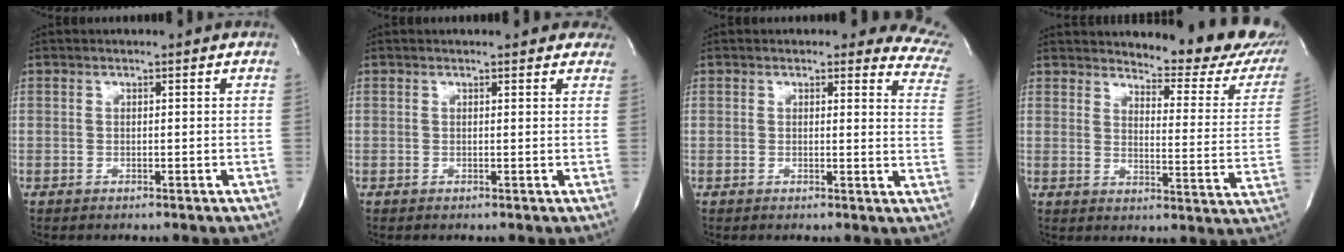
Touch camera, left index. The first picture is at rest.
{"total": 6.0, "force": [5.2, 2.6, 1.5], "torque": [0.003, 0.003, 0.037]}
{"total": 8.6, "force": [7.8, 2.8, 2.3], "torque": [0.012, -0.052, 0.036]}
{"total": 17.0, "force": [15.7, 3.4, 5.5], "torque": [-0.048, -0.096, 0.163]}